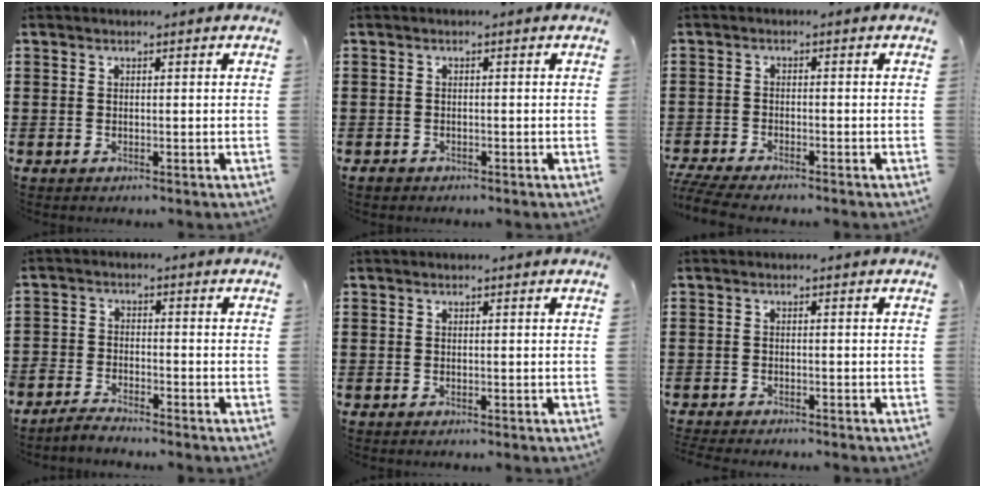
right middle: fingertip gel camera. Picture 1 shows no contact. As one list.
[{"total": 0.7, "force": [-0.6, 0.3, 0.1], "torque": [-0.004, 0.000, -0.013]}, {"total": 3.3, "force": [-3.1, 0.1, 1.0], "torque": [-0.039, -0.008, -0.069]}, {"total": 2.9, "force": [-2.9, 0.4, 0.0], "torque": [-0.014, 0.004, -0.065]}, {"total": 0.0}, {"total": 1.3, "force": [-1.3, 0.1, 0.1], "torque": [-0.004, 0.001, -0.027]}]